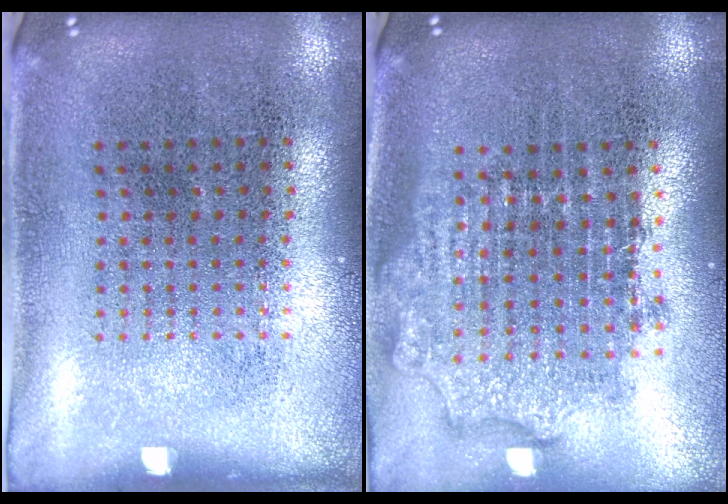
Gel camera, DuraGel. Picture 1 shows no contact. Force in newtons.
{"total": 1.9, "press": 1.5, "slide": 1.1}